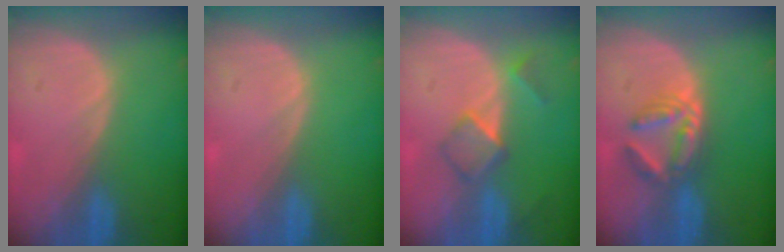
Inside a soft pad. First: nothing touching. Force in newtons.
{"total": 0.0}
{"total": 5.1, "press": 4.4, "slide": 2.4}
{"total": 6.0, "press": 5.4, "slide": 2.7}